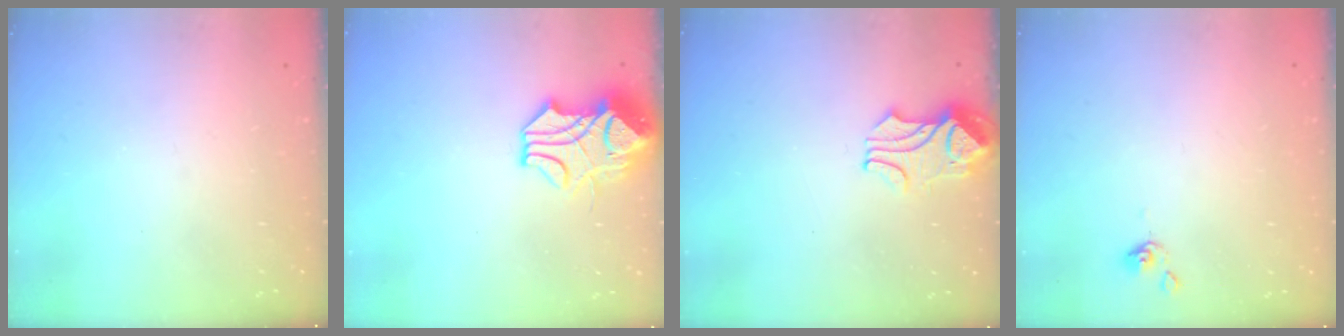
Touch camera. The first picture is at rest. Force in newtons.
{"total": 7.9, "press": 7.7, "slide": 1.7}
{"total": 2.1, "press": 2.0, "slide": 0.6}
{"total": 1.0, "press": 0.9, "slide": 0.4}